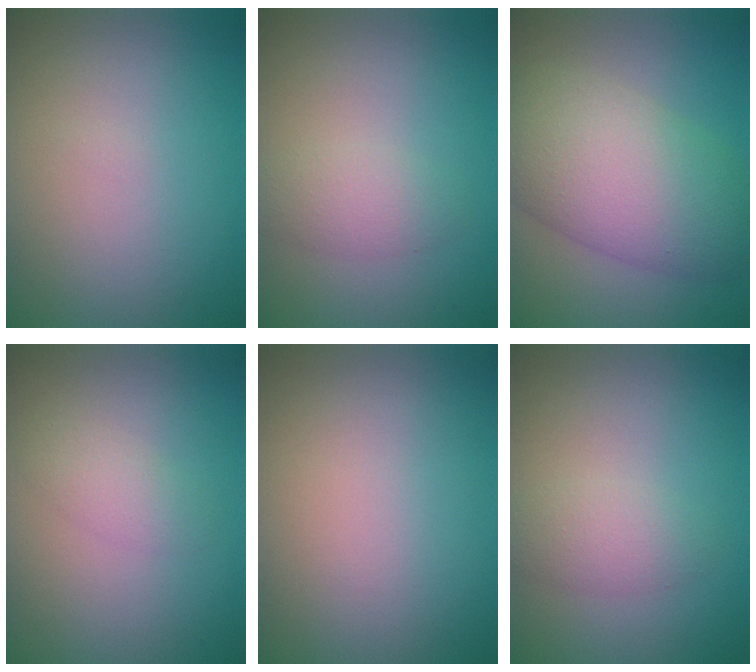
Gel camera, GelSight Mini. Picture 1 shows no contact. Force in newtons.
{"total": 2.1, "press": 2.1, "slide": 0.1}
{"total": 9.6, "press": 9.6, "slide": 0.2}
{"total": 1.7, "press": 1.7, "slide": 0.0}
{"total": 0.0}
{"total": 2.3, "press": 2.3, "slide": 0.1}